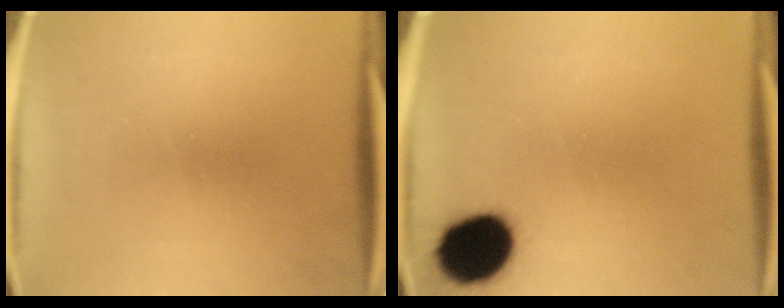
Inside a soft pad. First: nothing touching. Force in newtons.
{"total": 14.6}